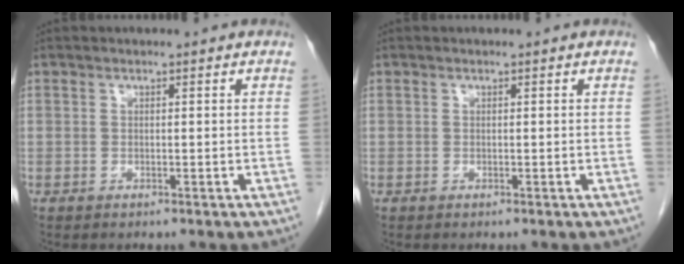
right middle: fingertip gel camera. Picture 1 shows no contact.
{"total": 0.0}